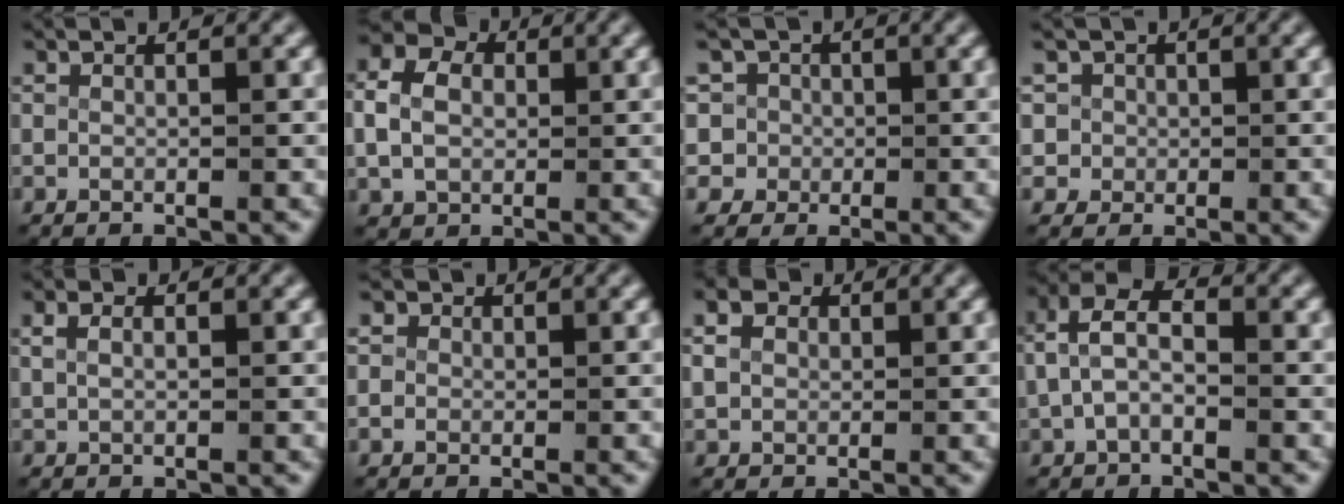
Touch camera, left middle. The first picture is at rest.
{"total": 5.2, "force": [0.5, 4.3, 2.9], "torque": [-0.066, 0.004, 0.008]}
{"total": 9.3, "force": [-0.7, 8.9, 2.4], "torque": [-0.093, -0.032, -0.015]}
{"total": 6.2, "force": [0.1, 5.9, 1.8], "torque": [-0.066, -0.025, 0.003]}
{"total": 1.3, "force": [0.4, 0.6, 1.1], "torque": [-0.022, -0.002, 0.012]}
{"total": 2.2, "force": [0.2, 2.2, 0.5], "torque": [-0.024, -0.004, 0.002]}
{"total": 2.2, "force": [0.6, 1.9, 1.0], "torque": [-0.031, -0.003, 0.014]}
{"total": 4.7, "force": [0.5, 2.9, 3.6], "torque": [-0.063, -0.003, 0.007]}